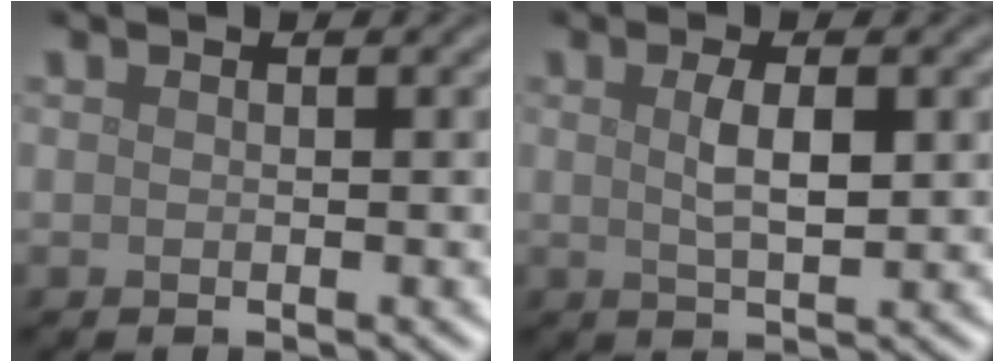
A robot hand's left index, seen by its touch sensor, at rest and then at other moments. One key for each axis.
{"total": 2.9, "fx": 0.6, "fy": 0.8, "fz": 2.7, "tx": -0.055, "ty": -0.002, "tz": 0.012}